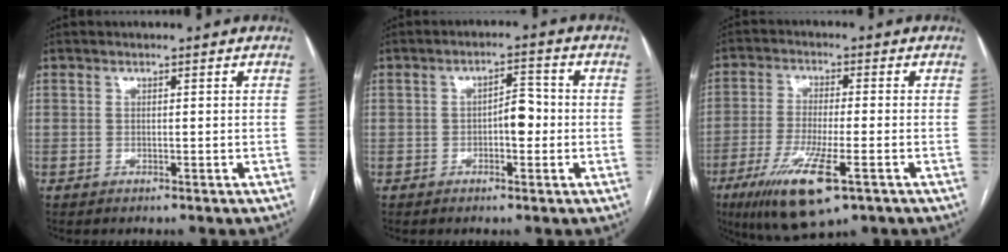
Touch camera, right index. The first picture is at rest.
{"total": 3.8, "force": [-0.7, 1.6, 3.4], "torque": [-0.046, 0.012, -0.011]}
{"total": 12.2, "force": [-6.2, 2.1, 10.3], "torque": [-0.199, -0.031, -0.103]}